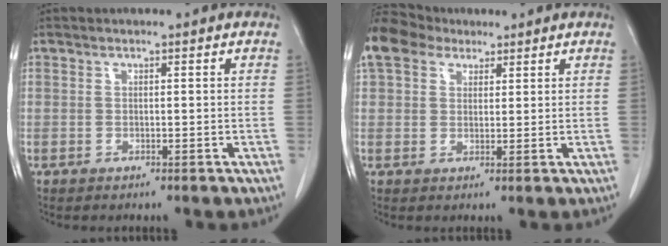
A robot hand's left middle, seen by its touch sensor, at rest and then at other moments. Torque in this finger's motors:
{"motor_torque": [0.80, -0.69, 0.70, 0.21]}